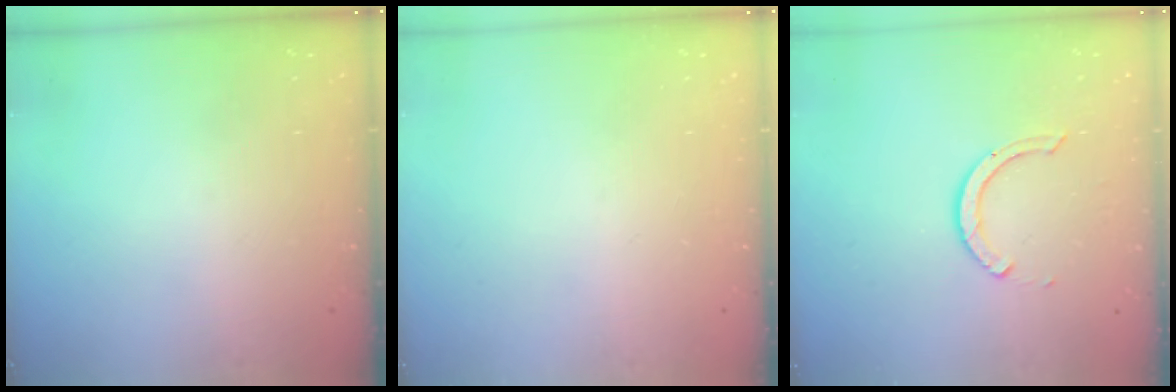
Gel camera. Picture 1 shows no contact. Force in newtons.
{"total": 0.0}
{"total": 7.0, "press": 6.9, "slide": 0.8}